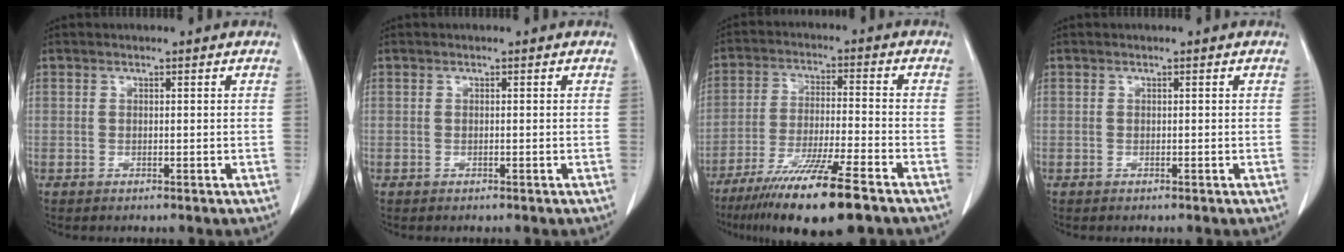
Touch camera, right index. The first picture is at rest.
{"total": 0.0}
{"total": 14.5, "force": [-10.0, 0.4, 10.5], "torque": [-0.188, -0.042, -0.171]}
{"total": 0.0}